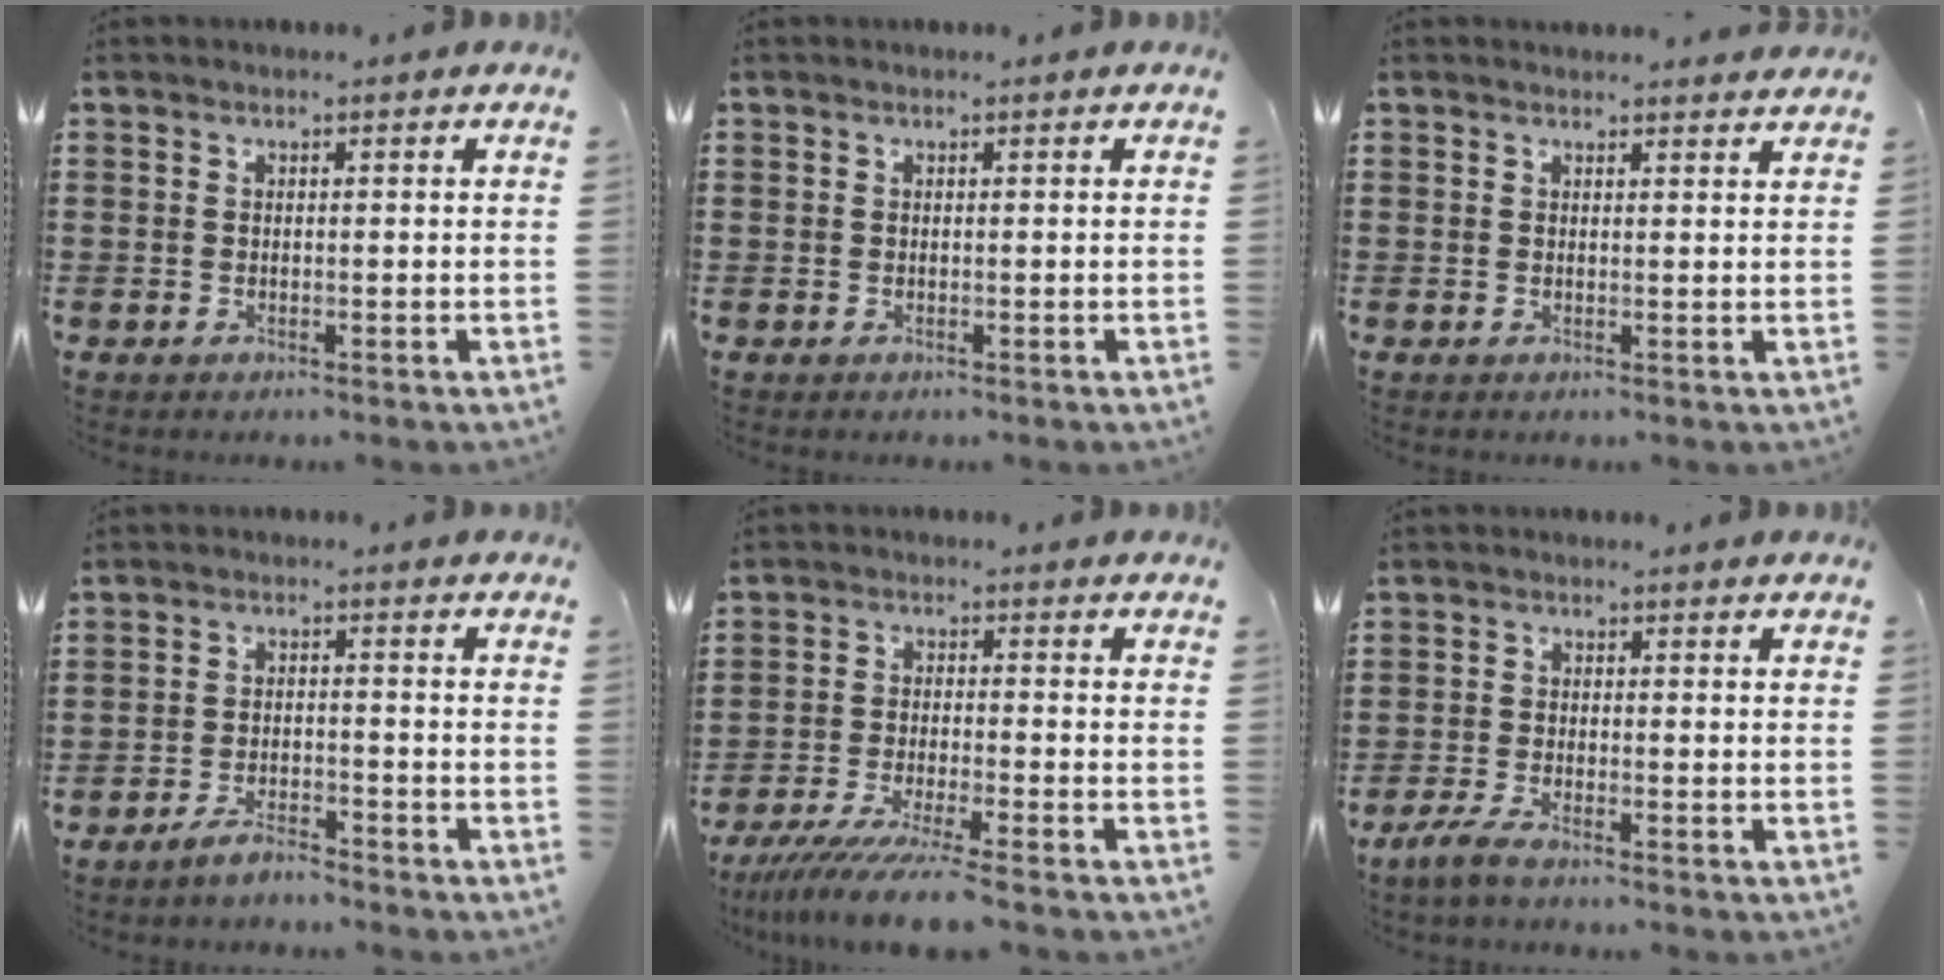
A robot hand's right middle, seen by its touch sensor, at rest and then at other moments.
{"total": 0.0}
{"total": 1.3, "force": [1.3, 0.2, -0.2], "torque": [0.007, -0.004, 0.024]}
{"total": 3.3, "force": [-3.0, 0.4, 1.2], "torque": [-0.027, 0.005, -0.061]}
{"total": 6.3, "force": [-5.6, -0.6, 2.9], "torque": [-0.064, -0.022, -0.110]}
{"total": 2.8, "force": [-2.2, 0.2, 1.7], "torque": [-0.042, -0.004, -0.046]}